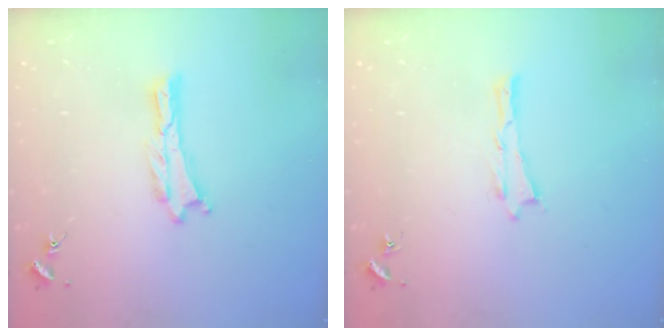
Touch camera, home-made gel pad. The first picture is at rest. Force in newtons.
{"total": 0.0}